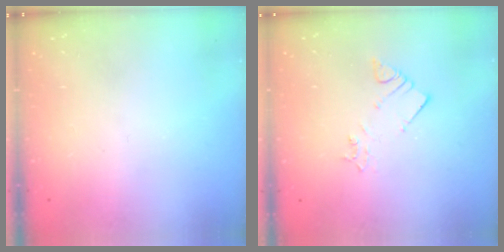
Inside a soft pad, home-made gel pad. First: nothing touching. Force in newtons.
{"total": 2.8, "press": 2.7, "slide": 0.5}